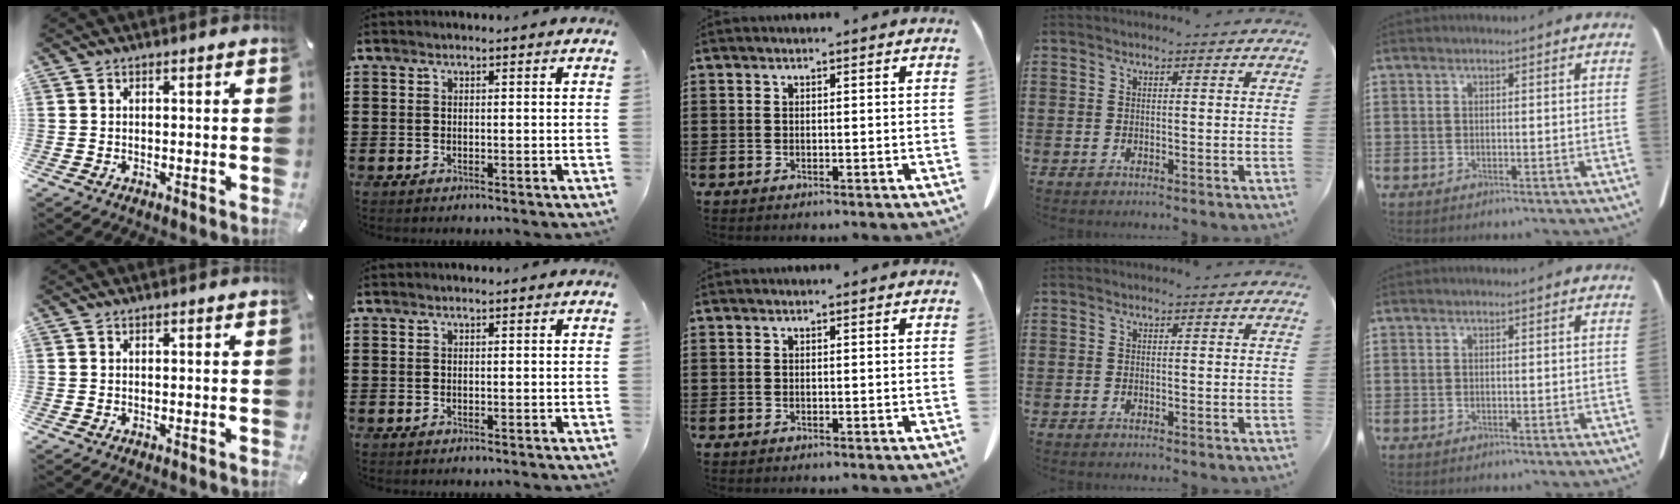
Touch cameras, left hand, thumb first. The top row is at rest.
{}